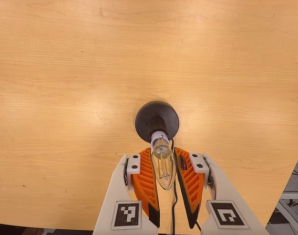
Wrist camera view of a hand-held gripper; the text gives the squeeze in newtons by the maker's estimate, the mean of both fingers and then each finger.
{"total": 12.7, "left": 14.0, "right": 11.5}